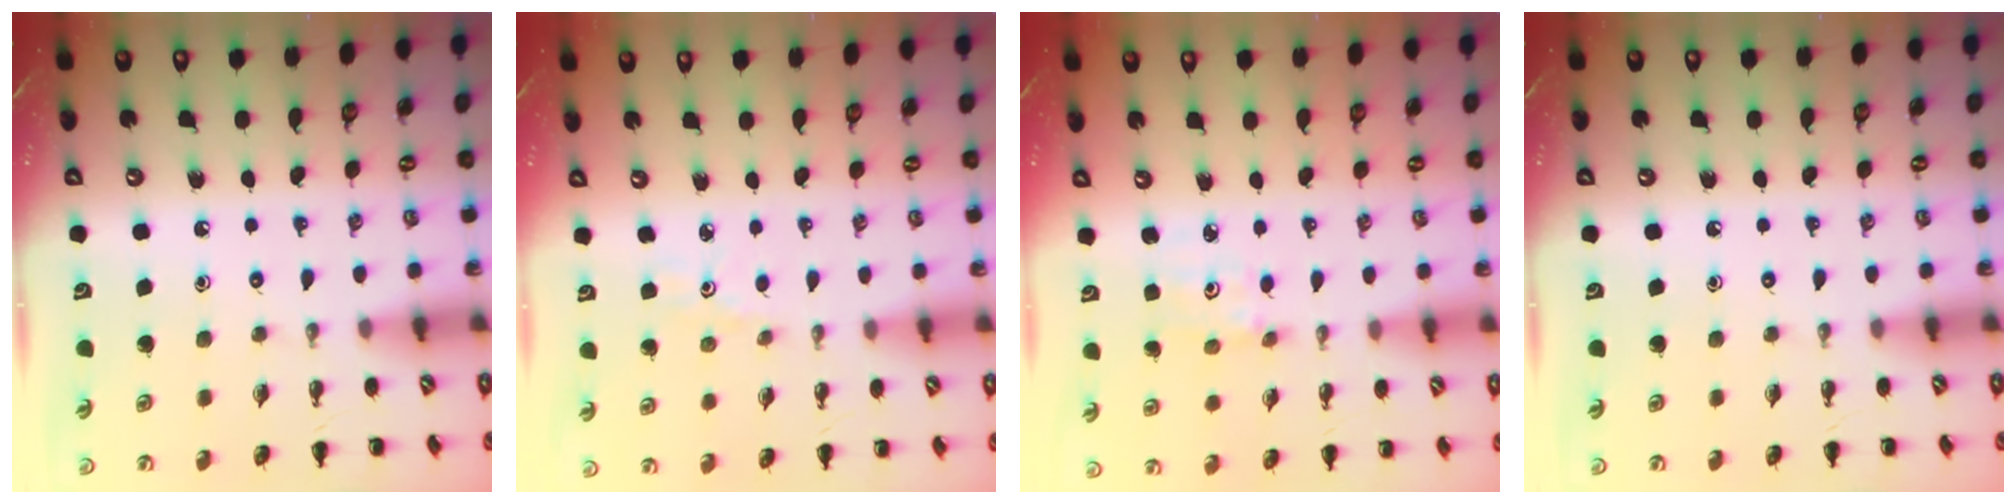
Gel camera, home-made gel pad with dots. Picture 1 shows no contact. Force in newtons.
{"total": 1.7, "press": 1.6, "slide": 0.6}
{"total": 2.8, "press": 2.7, "slide": 0.8}
{"total": 0.0}